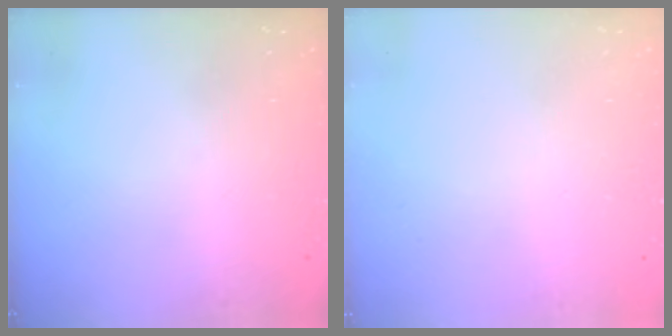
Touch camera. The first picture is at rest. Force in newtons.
{"total": 2.6, "press": 2.6, "slide": 0.2}